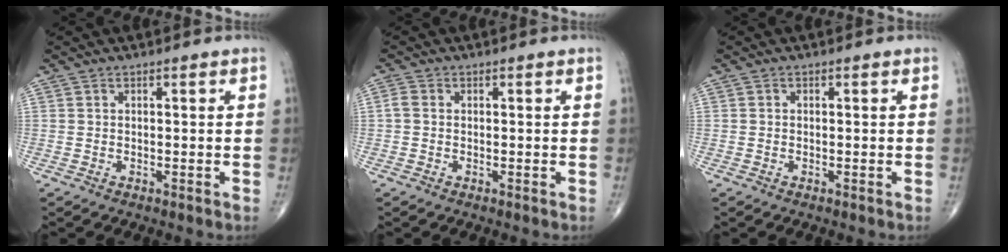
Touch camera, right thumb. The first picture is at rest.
{"total": 1.5, "force": [-0.1, 1.2, 1.0], "torque": [-0.021, 0.002, -0.004]}
{"total": 0.0}